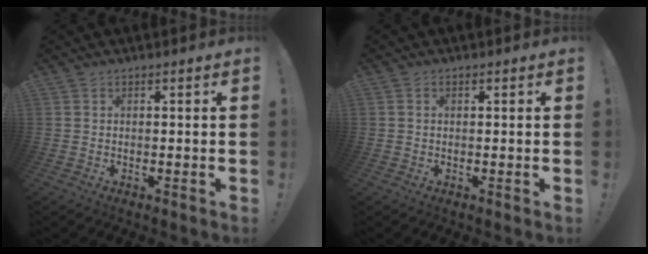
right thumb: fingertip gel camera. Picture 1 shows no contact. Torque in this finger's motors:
{"motor_torque": [-0.02, -0.23, -0.23, 0.35, 0.00]}